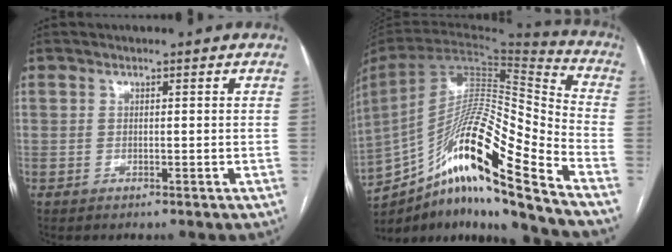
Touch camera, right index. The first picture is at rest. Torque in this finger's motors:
{"motor_torque": [0.71, -0.62, 0.39, 0.21]}